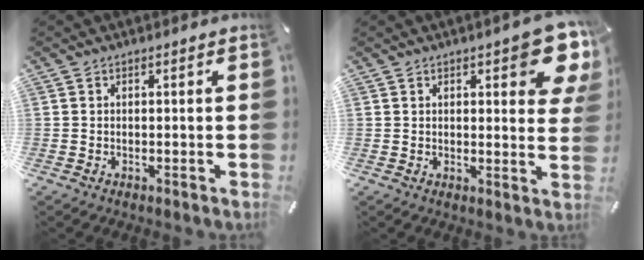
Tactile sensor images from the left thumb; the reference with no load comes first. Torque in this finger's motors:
{"motor_torque": [2.41, 2.36, 0.32, -0.26, 0.03]}